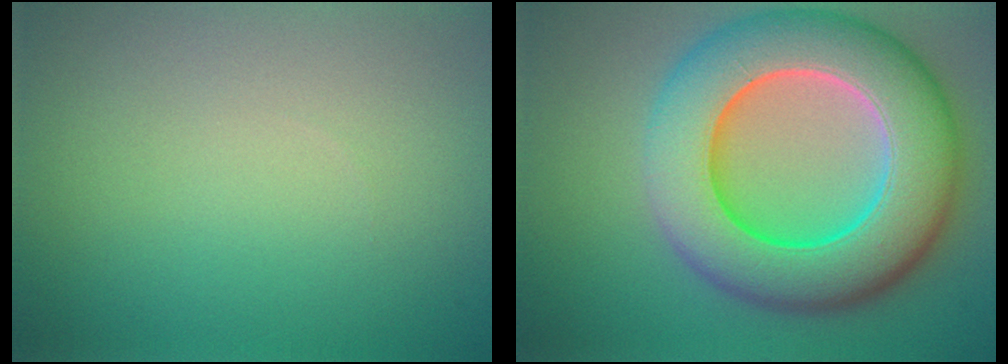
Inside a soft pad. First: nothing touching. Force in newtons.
{"total": 12.4, "press": 12.4, "slide": 0.2}